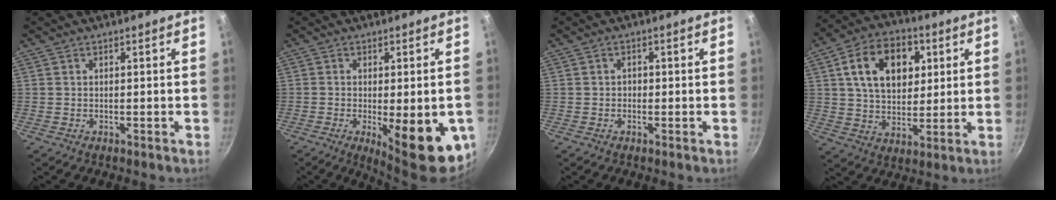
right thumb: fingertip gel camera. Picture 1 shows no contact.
{"total": 15.9, "force": [-4.6, 5.2, 14.3], "torque": [-0.158, -0.006, -0.048]}
{"total": 1.0, "force": [-0.2, 0.9, 0.4], "torque": [-0.004, 0.003, -0.005]}
{"total": 15.9, "force": [4.7, 10.9, 10.6], "torque": [-0.140, 0.001, 0.072]}